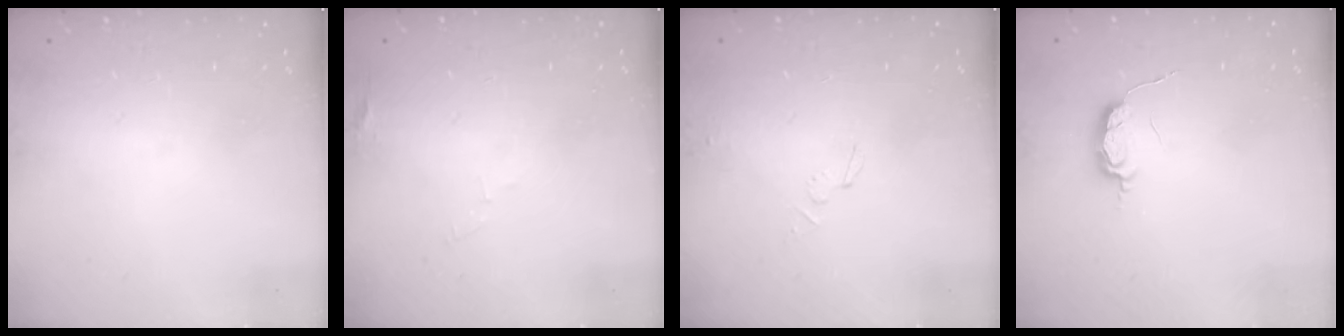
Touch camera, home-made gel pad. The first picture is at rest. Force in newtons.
{"total": 2.9, "press": 2.9, "slide": 0.2}
{"total": 2.9, "press": 2.9, "slide": 0.3}
{"total": 5.3, "press": 5.3, "slide": 0.7}